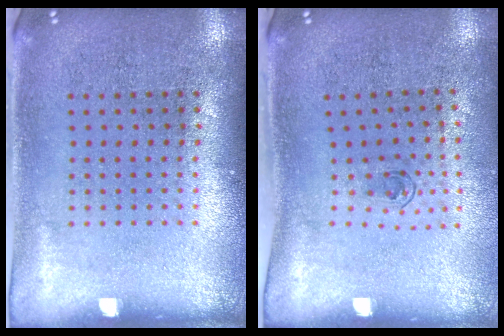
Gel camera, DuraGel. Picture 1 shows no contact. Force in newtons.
{"total": 0.6, "press": 0.3, "slide": 0.6}